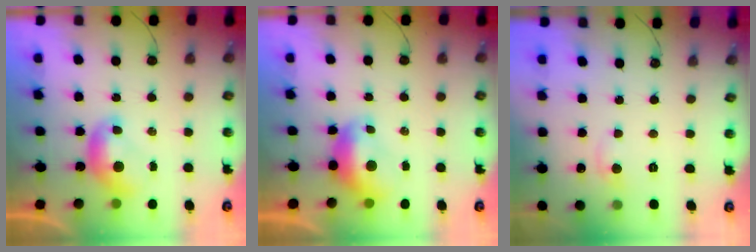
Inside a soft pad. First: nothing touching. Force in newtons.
{"total": 1.7, "press": 1.5, "slide": 0.7}
{"total": 0.6, "press": 0.0, "slide": 0.6}